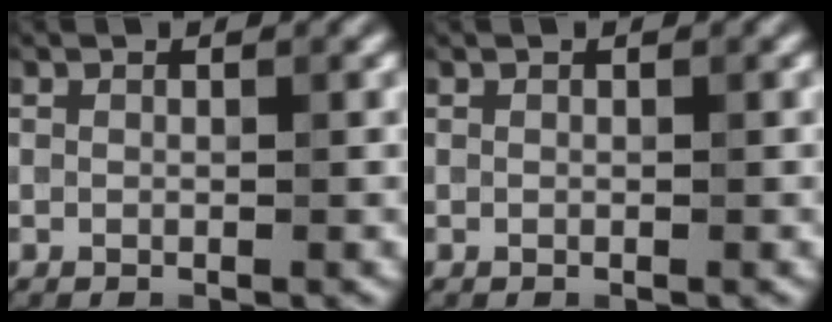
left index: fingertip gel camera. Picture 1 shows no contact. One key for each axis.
{"total": 0.0}